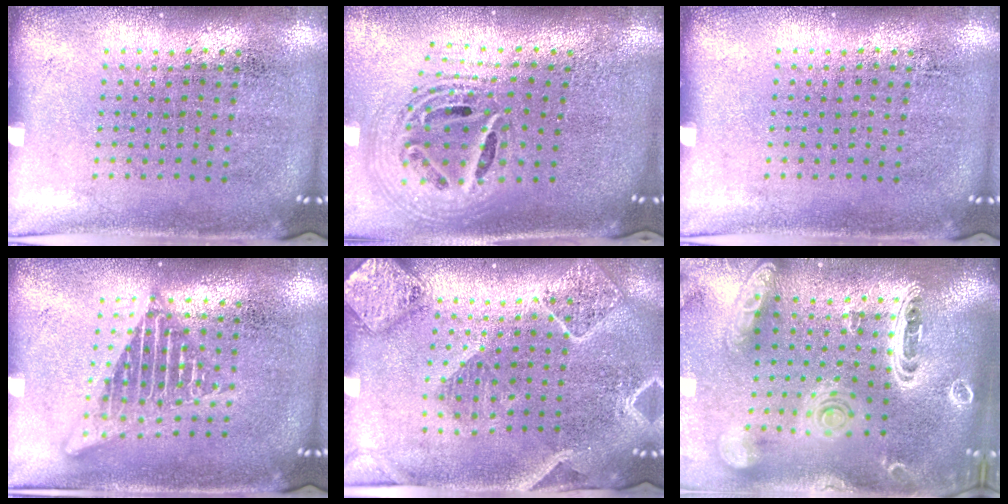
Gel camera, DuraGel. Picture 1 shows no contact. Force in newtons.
{"total": 2.4, "press": 1.8, "slide": 1.7}
{"total": 0.0}
{"total": 2.5, "press": 2.5, "slide": 0.2}
{"total": 2.4, "press": 2.2, "slide": 0.9}
{"total": 3.6, "press": 2.9, "slide": 2.2}